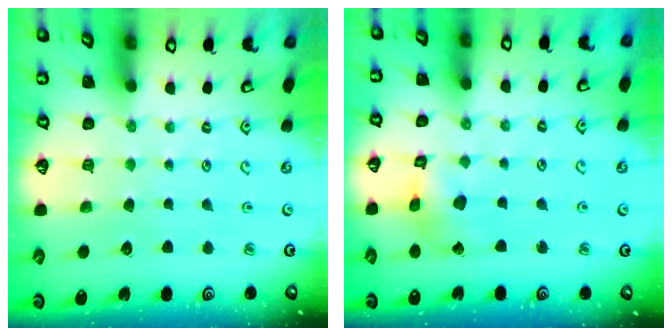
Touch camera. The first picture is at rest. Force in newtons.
{"total": 6.5, "press": 6.5, "slide": 0.6}